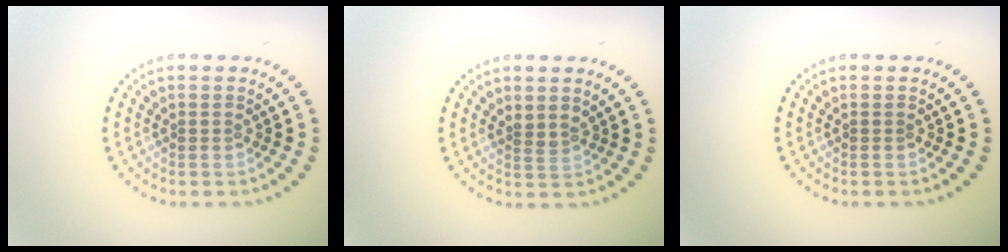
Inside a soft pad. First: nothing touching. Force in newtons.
{"total": 1.0, "press": 0.6, "slide": 0.7}
{"total": 0.0}